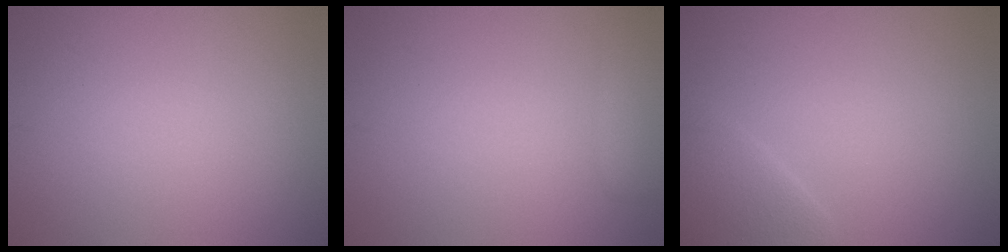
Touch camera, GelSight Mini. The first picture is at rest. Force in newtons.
{"total": 1.9, "press": 1.9, "slide": 0.1}
{"total": 2.5, "press": 2.5, "slide": 0.2}